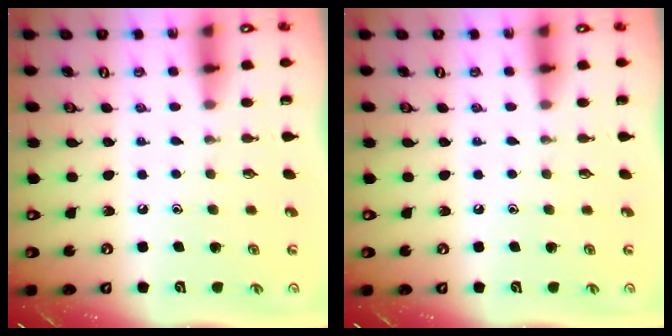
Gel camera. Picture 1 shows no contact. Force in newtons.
{"total": 0.0}